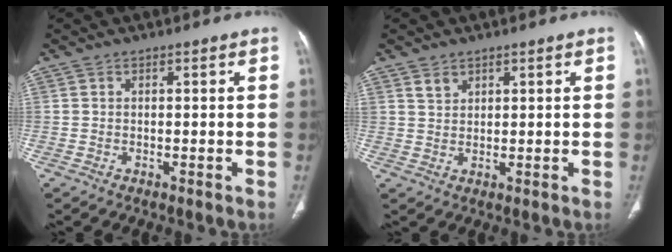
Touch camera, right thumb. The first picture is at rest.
{"total": 2.2, "force": [1.6, 1.2, 0.8], "torque": [-0.007, -0.008, 0.034]}